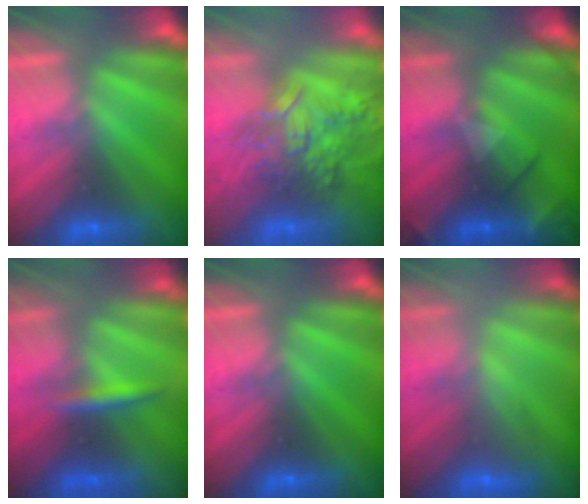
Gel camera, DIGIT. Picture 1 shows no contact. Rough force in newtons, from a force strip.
{"total": 5.9}
{"total": 2.4}
{"total": 2.5}
{"total": 0.0}
{"total": 2.3}